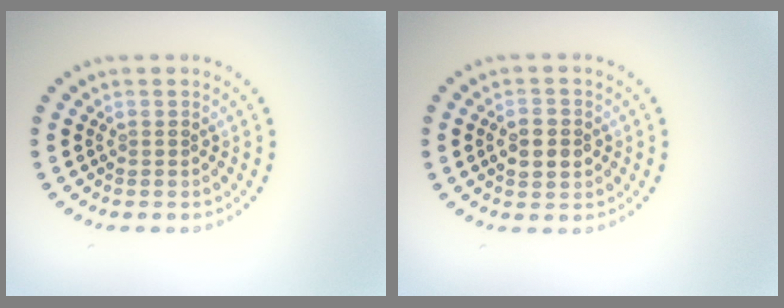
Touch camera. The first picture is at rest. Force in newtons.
{"total": 3.1, "press": 3.1, "slide": 0.2}